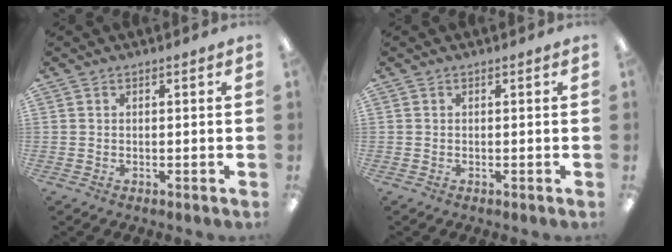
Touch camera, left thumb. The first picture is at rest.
{"total": 0.0}